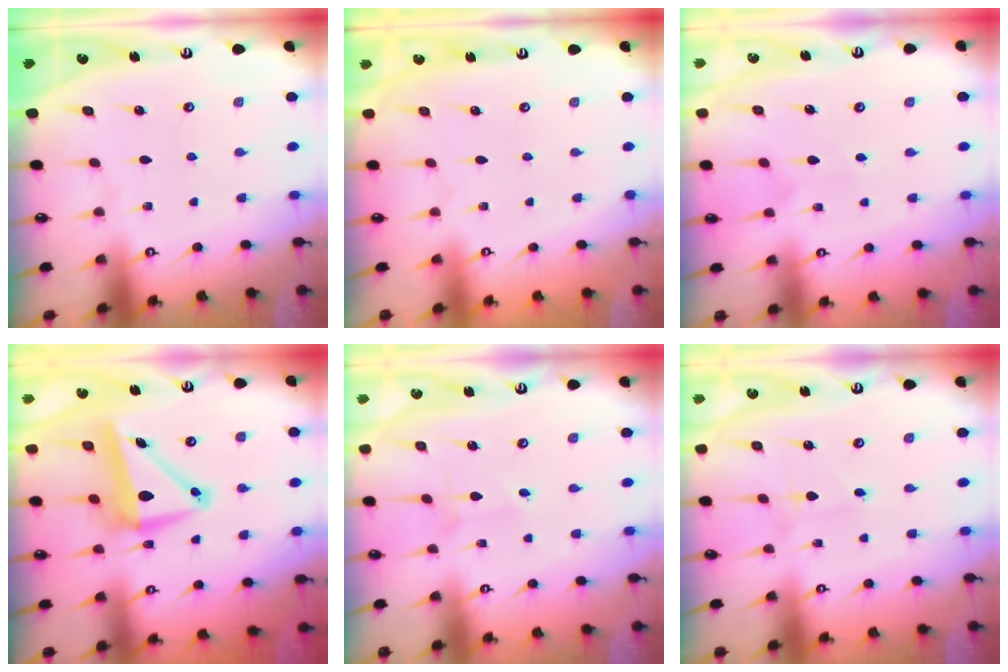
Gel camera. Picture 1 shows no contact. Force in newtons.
{"total": 0.8, "press": 0.7, "slide": 0.4}
{"total": 3.8, "press": 3.8, "slide": 0.1}
{"total": 9.4, "press": 8.7, "slide": 3.4}
{"total": 2.2, "press": 2.1, "slide": 0.3}
{"total": 0.7, "press": 0.7, "slide": 0.0}